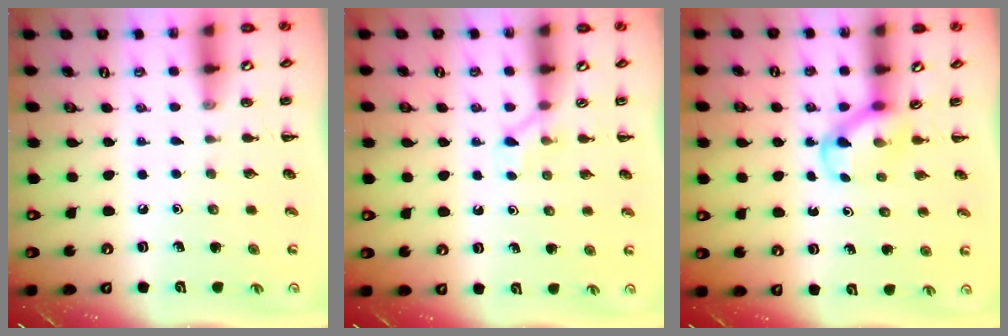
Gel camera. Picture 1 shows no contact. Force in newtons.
{"total": 2.6, "press": 2.5, "slide": 0.9}
{"total": 3.6, "press": 3.5, "slide": 0.6}